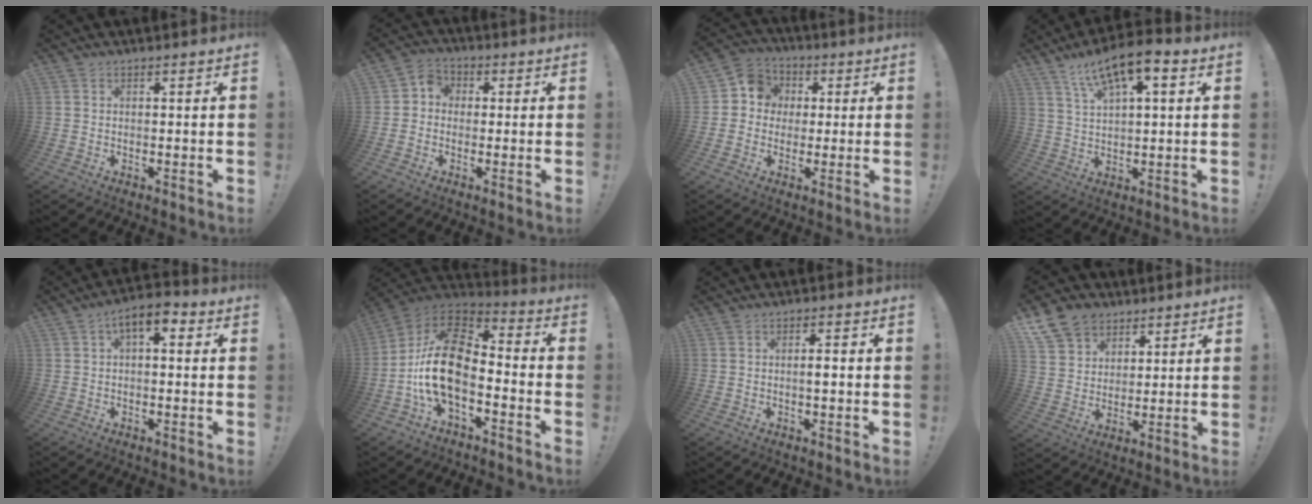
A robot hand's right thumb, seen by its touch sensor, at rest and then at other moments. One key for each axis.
{"total": 4.5, "fx": -1.2, "fy": 3.9, "fz": 1.9, "tx": -0.031, "ty": 0.019, "tz": -0.019}
{"total": 8.0, "fx": 0.1, "fy": 7.6, "fz": 2.4, "tx": -0.031, "ty": 0.013, "tz": 0.008}
{"total": 10.4, "fx": 5.8, "fy": 2.9, "fz": 8.1, "tx": -0.138, "ty": -0.026, "tz": 0.102}
{"total": 5.9, "fx": 1.7, "fy": 2.6, "fz": 5.1, "tx": -0.073, "ty": -0.009, "tz": 0.029}
{"total": 17.9, "fx": -4.4, "fy": 10.4, "fz": 13.8, "tx": -0.260, "ty": 0.024, "tz": -0.073}
{"total": 2.2, "fx": -0.4, "fy": 0.3, "fz": 2.1, "tx": -0.031, "ty": 0.001, "tz": -0.012}
{"total": 11.2, "fx": 7.1, "fy": 8.0, "fz": 3.2, "tx": -0.058, "ty": -0.043, "tz": 0.143}